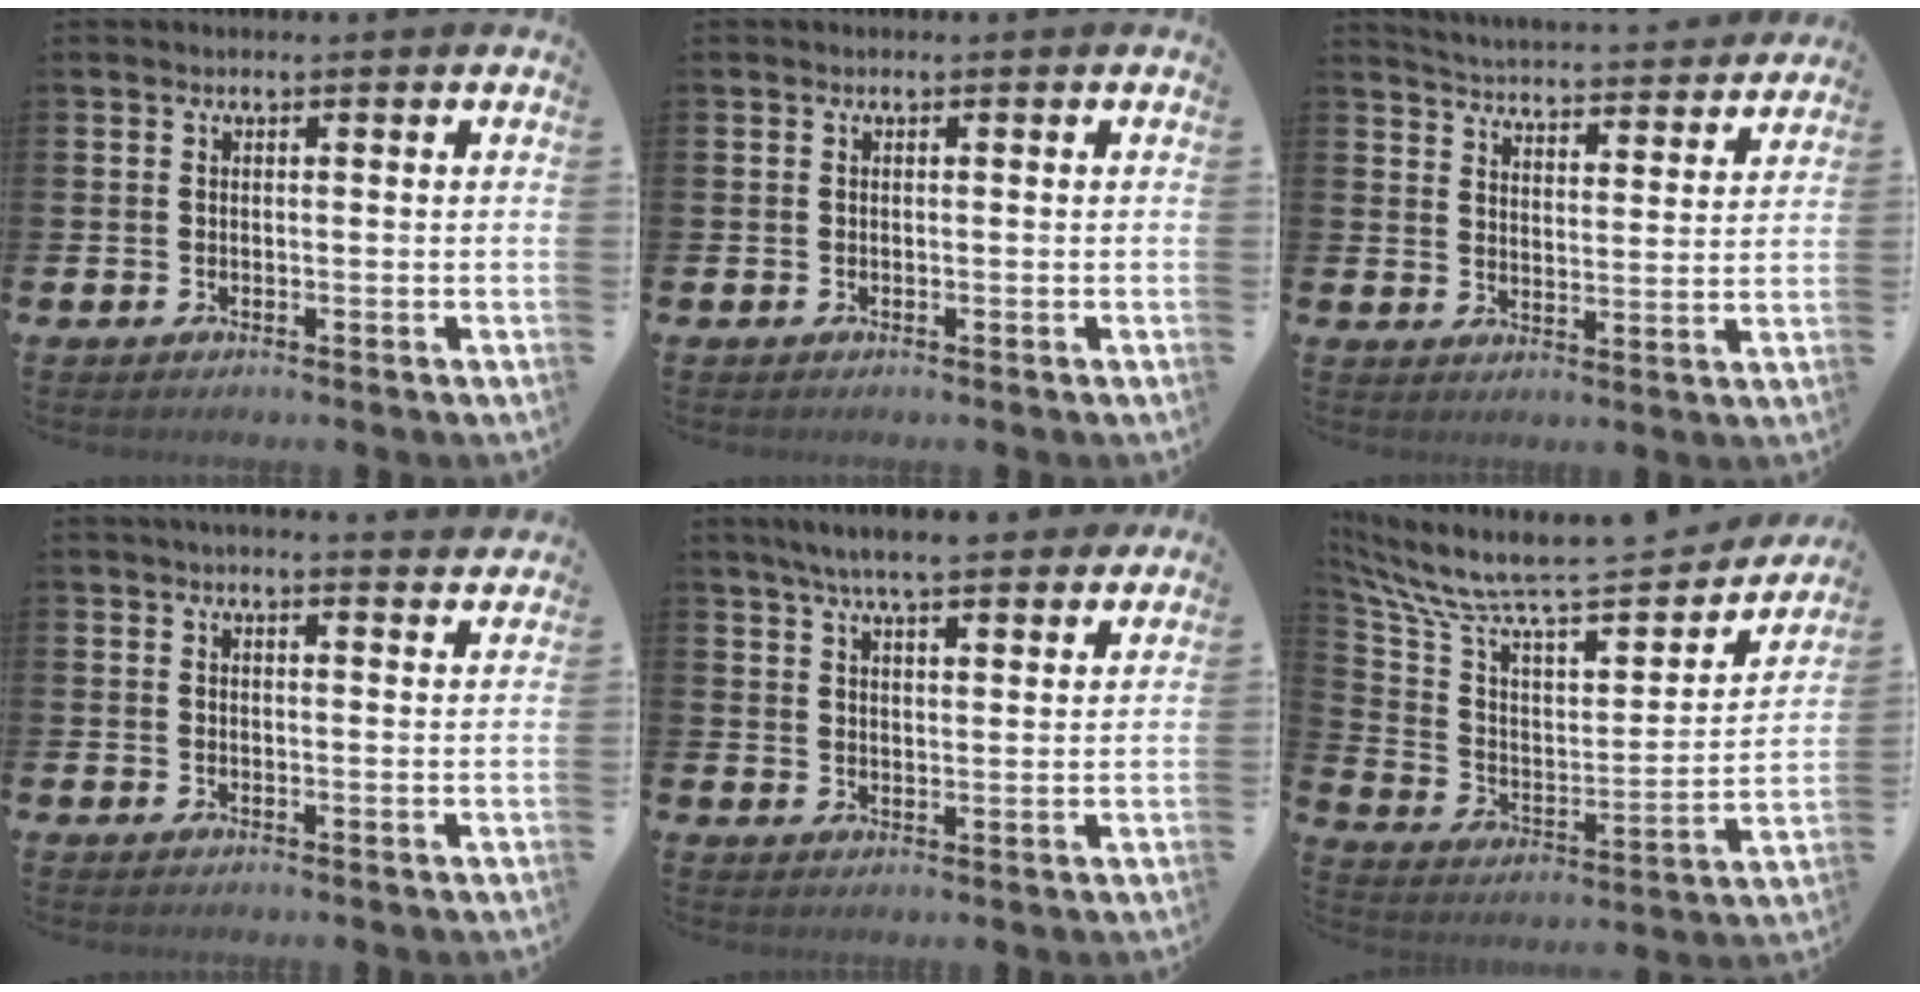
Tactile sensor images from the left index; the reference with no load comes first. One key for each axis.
{"total": 0.0}
{"total": 4.7, "fx": 4.7, "fy": 0.2, "fz": 0.1, "tx": -0.028, "ty": -0.043, "tz": 0.078}
{"total": 3.1, "fx": 3.0, "fy": -0.2, "fz": 0.5, "tx": -0.012, "ty": -0.014, "tz": 0.054}
{"total": 6.7, "fx": 6.3, "fy": 0.6, "fz": 2.2, "tx": -0.057, "ty": -0.027, "tz": 0.112}
{"total": 7.4, "fx": 6.4, "fy": 1.6, "fz": 3.2, "tx": -0.101, "ty": -0.067, "tz": 0.100}